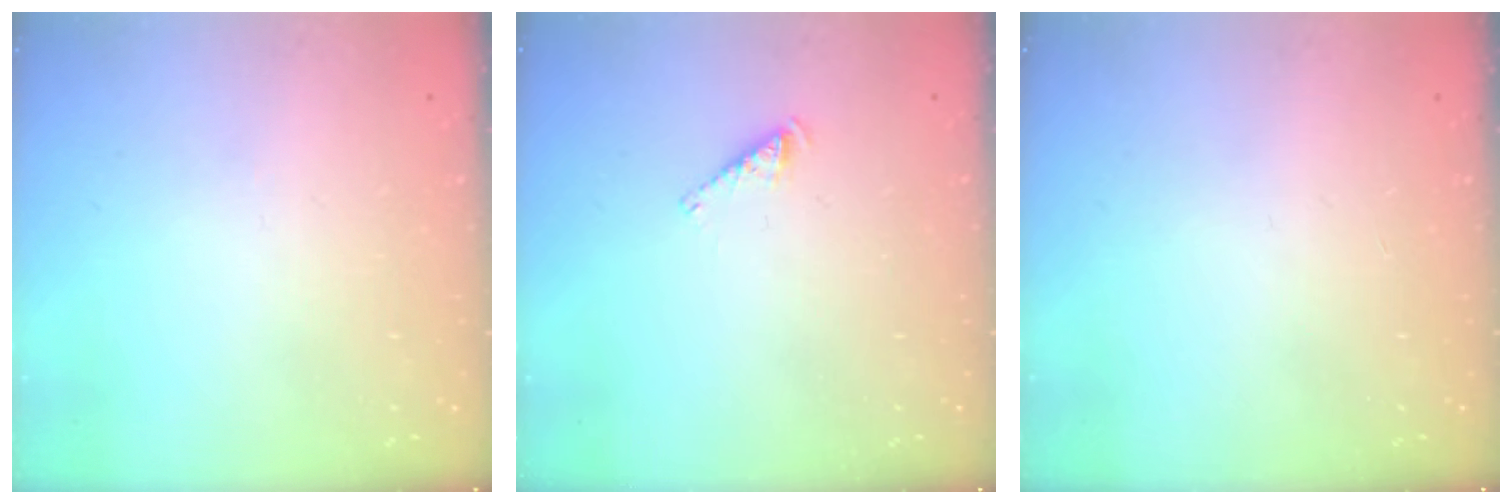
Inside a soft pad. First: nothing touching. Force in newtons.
{"total": 2.3, "press": 2.2, "slide": 0.4}
{"total": 0.0}